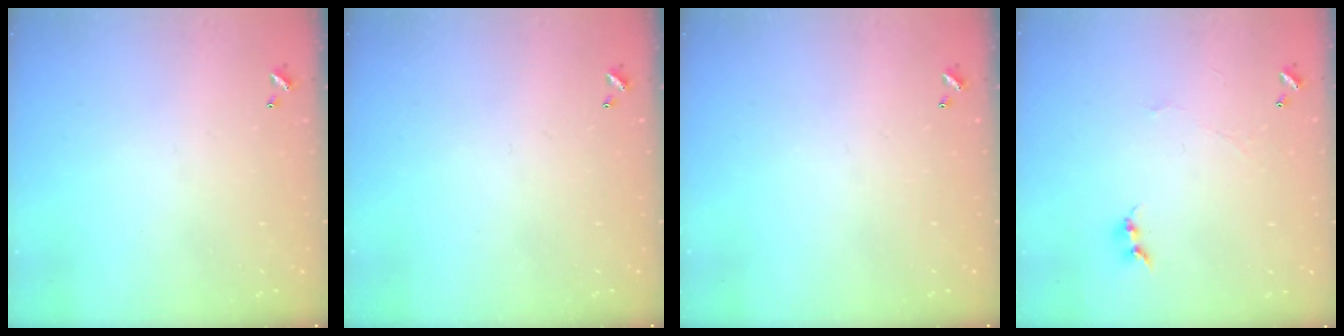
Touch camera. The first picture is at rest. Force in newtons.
{"total": 0.0}
{"total": 0.0}
{"total": 0.6, "press": 0.3, "slide": 0.5}